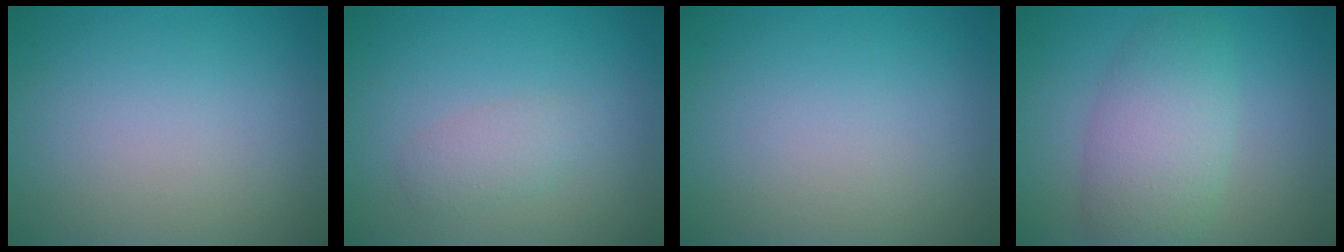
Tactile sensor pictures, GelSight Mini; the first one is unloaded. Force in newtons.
{"total": 1.8, "press": 1.8, "slide": 0.0}
{"total": 0.0}
{"total": 5.3, "press": 5.3, "slide": 0.1}